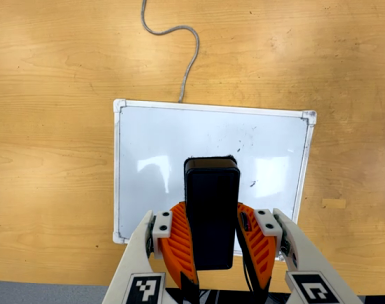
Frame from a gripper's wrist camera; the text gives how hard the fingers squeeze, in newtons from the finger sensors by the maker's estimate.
{"total": 6.7, "left": 6.2, "right": 7.3}